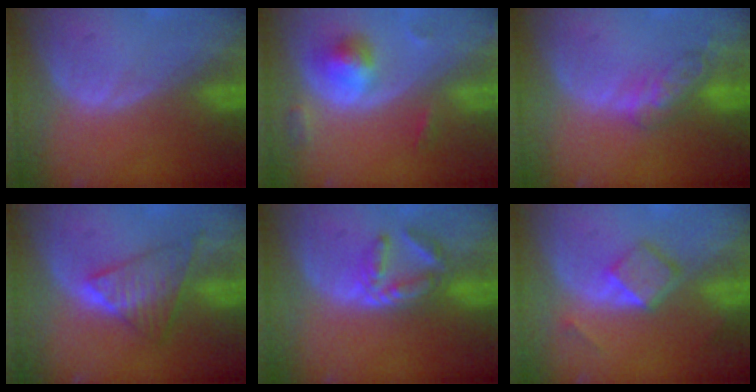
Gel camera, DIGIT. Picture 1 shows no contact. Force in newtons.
{"total": 5.5, "press": 5.2, "slide": 1.8}
{"total": 5.3, "press": 5.1, "slide": 1.7}
{"total": 6.6, "press": 6.3, "slide": 1.8}
{"total": 5.7, "press": 5.1, "slide": 2.6}
{"total": 4.3, "press": 4.3, "slide": 0.6}